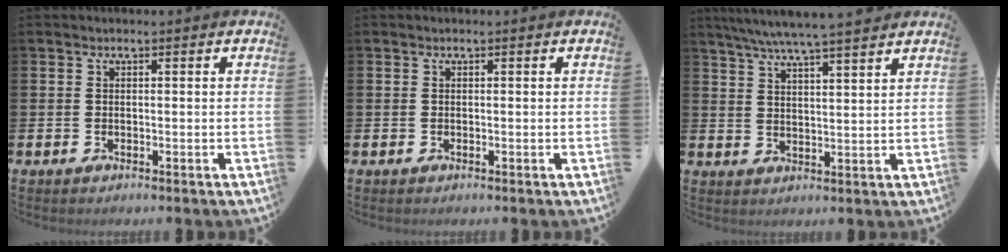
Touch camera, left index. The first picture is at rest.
{"total": 0.0}
{"total": 6.5, "force": [6.1, -0.3, 2.4], "torque": [-0.060, -0.027, 0.107]}